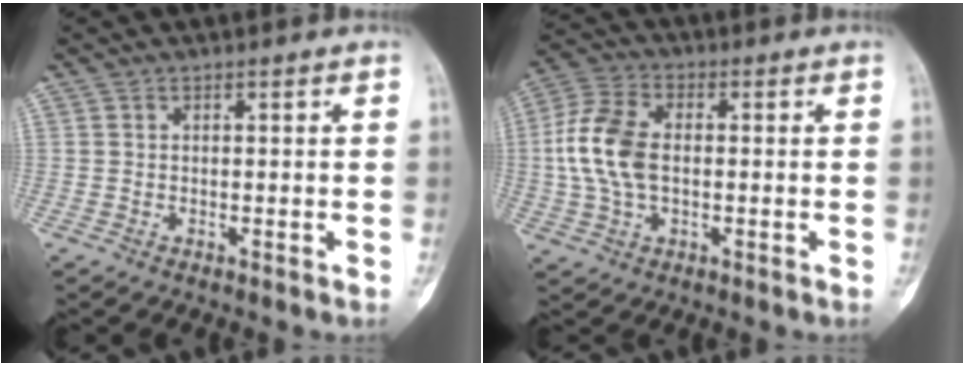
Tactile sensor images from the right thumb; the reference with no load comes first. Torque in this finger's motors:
{"motor_torque": [1.90, 0.04, 0.09, -1.36, 0.20]}